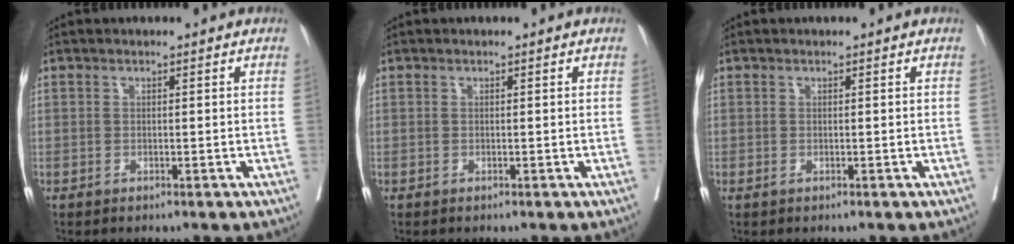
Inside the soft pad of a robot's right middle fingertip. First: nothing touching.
{"total": 0.0}
{"total": 0.0}